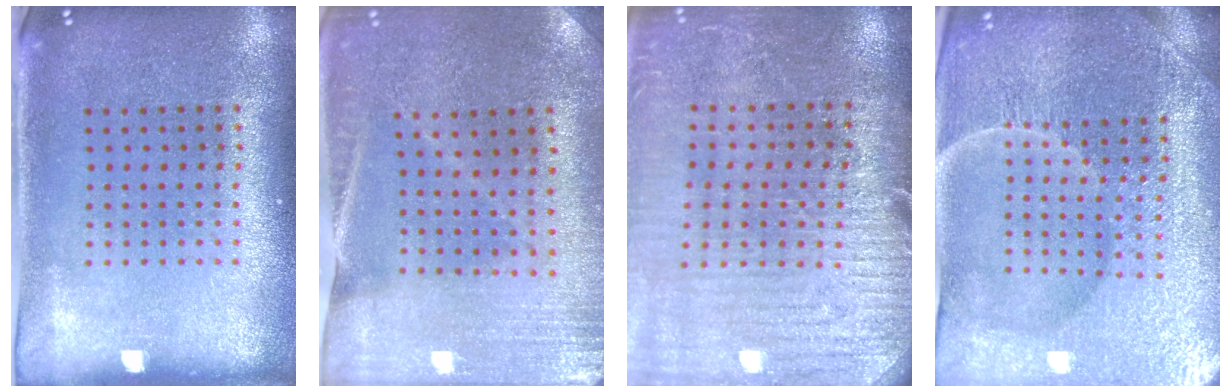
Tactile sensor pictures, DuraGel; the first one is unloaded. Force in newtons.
{"total": 0.5, "press": 0.5, "slide": 0.0}
{"total": 3.0, "press": 3.0, "slide": 0.4}
{"total": 5.4, "press": 5.1, "slide": 1.9}